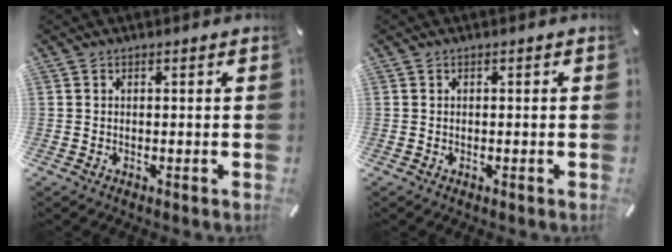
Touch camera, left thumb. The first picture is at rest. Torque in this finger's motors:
{"motor_torque": [0.00, 0.00, 0.00, 0.00, 0.00]}